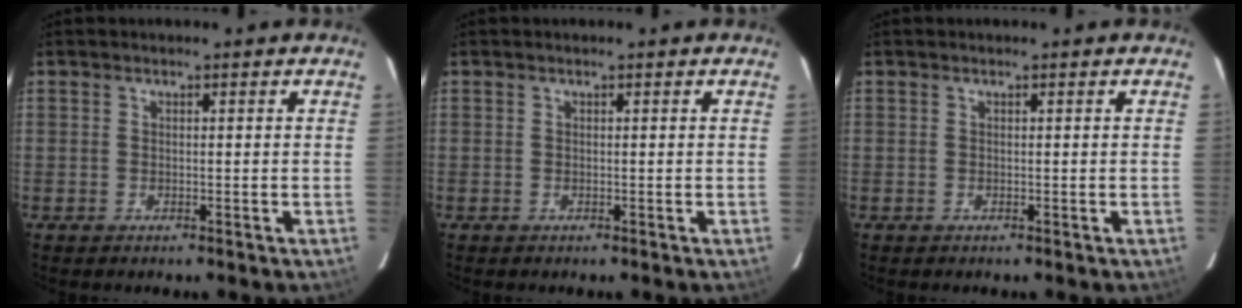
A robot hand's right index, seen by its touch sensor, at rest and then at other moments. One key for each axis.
{"total": 0.0}
{"total": 0.0}